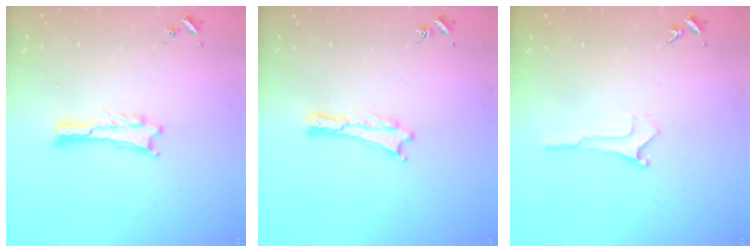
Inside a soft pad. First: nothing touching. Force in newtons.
{"total": 0.0}
{"total": 0.0}